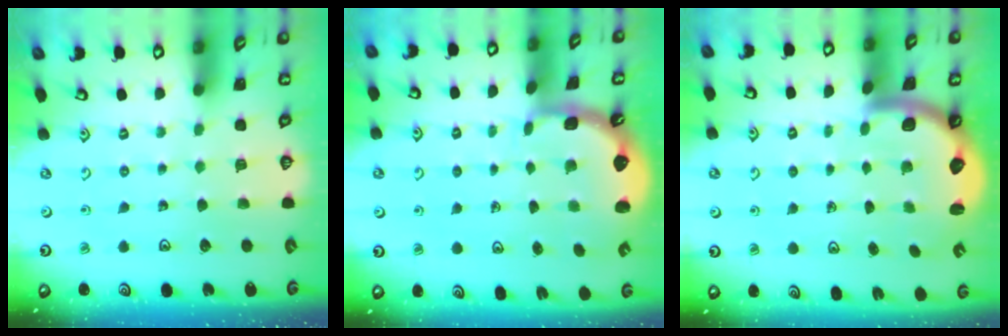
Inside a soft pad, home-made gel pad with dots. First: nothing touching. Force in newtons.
{"total": 2.3, "press": 1.7, "slide": 1.6}
{"total": 2.8, "press": 2.8, "slide": 0.5}